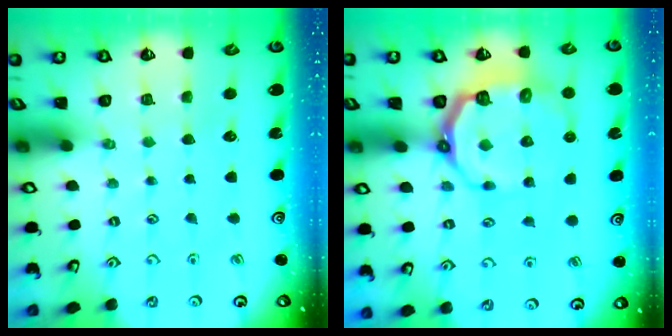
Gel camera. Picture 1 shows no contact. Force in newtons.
{"total": 9.1, "press": 8.1, "slide": 4.2}